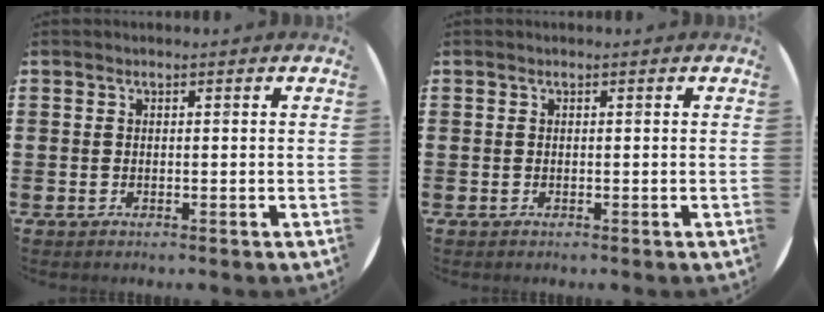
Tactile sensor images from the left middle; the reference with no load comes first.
{"total": 0.0}